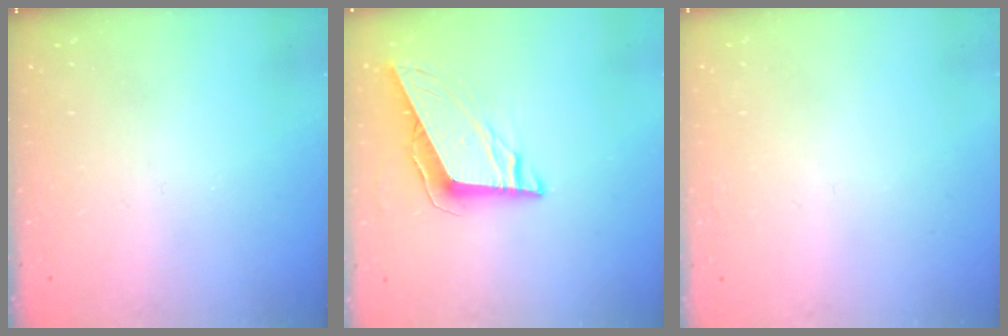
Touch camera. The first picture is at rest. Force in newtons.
{"total": 8.9, "press": 8.8, "slide": 1.3}
{"total": 0.9, "press": 0.9, "slide": 0.1}